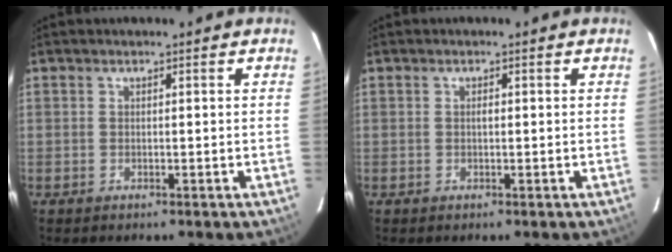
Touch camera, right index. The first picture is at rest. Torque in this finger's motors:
{"motor_torque": [0.15, 0.11, 0.02, 0.02]}